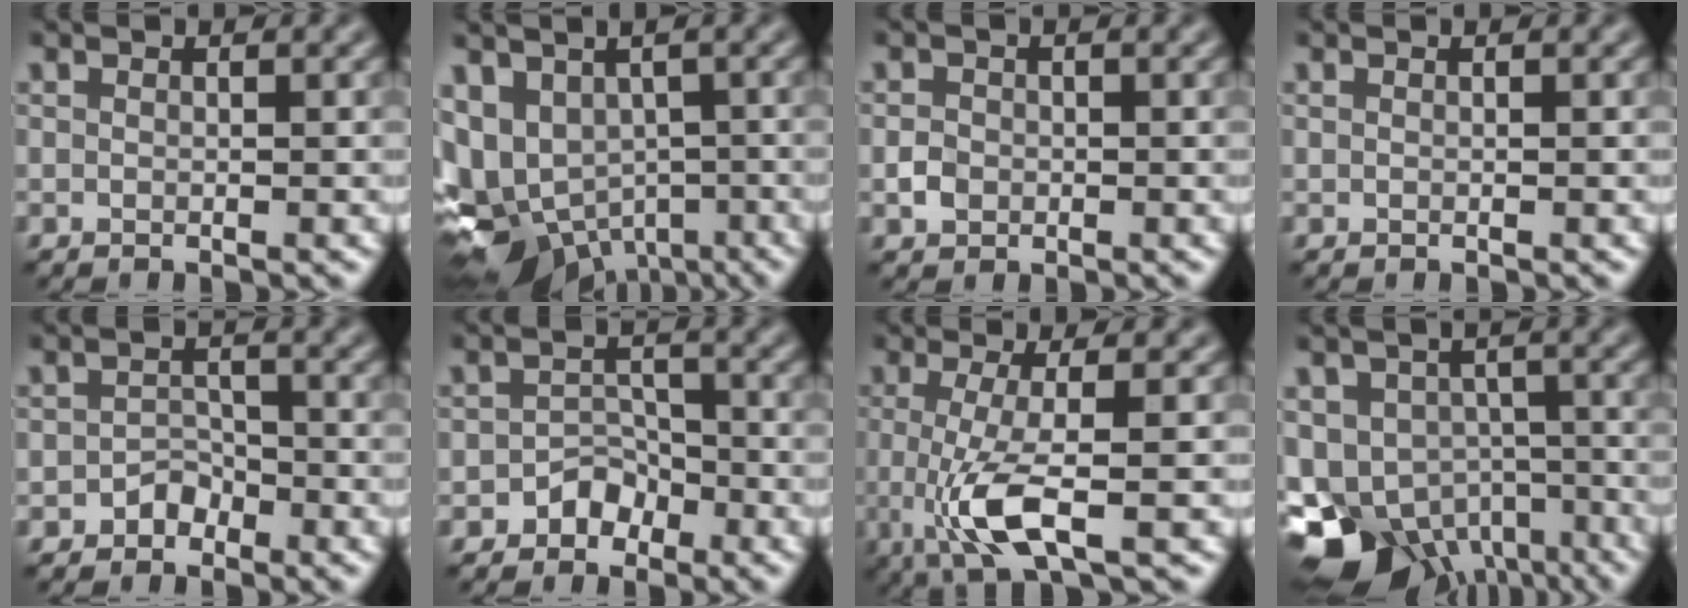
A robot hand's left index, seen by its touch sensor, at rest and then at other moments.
{"total": 8.2, "force": [-3.1, 5.9, 4.7], "torque": [-0.080, -0.021, -0.040]}
{"total": 1.4, "force": [-0.7, 1.1, 0.4], "torque": [-0.006, -0.001, -0.016]}
{"total": 0.0}
{"total": 1.8, "force": [-1.4, 1.1, 0.2], "torque": [0.002, 0.007, -0.025]}
{"total": 2.3, "force": [-1.7, 1.5, 0.4], "torque": [0.002, 0.009, -0.031]}
{"total": 5.0, "force": [-1.3, 1.1, 4.7], "torque": [-0.100, -0.013, -0.027]}
{"total": 12.8, "force": [-8.3, 8.2, 5.3], "torque": [-0.096, -0.032, -0.109]}